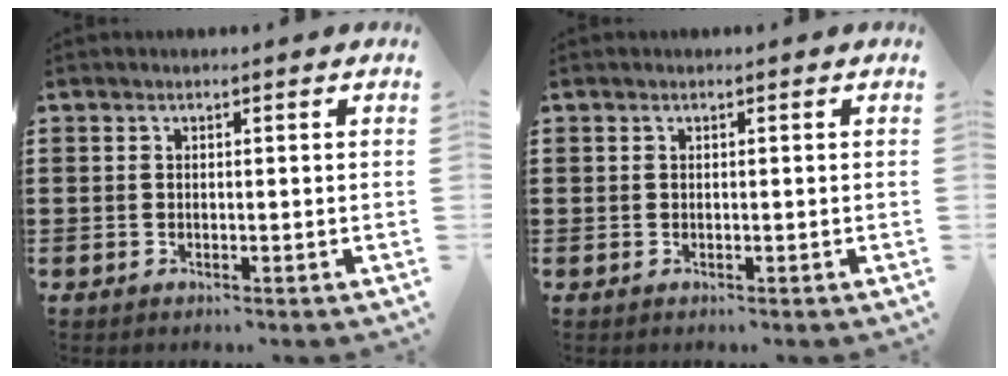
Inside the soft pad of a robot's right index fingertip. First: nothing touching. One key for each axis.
{"total": 0.0}